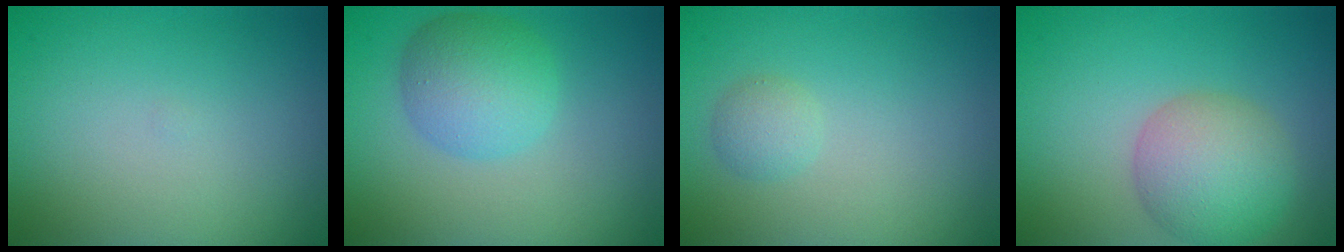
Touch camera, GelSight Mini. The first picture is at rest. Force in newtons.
{"total": 4.8, "press": 4.8, "slide": 0.1}
{"total": 1.3, "press": 1.3, "slide": 0.2}
{"total": 5.5, "press": 5.5, "slide": 0.1}